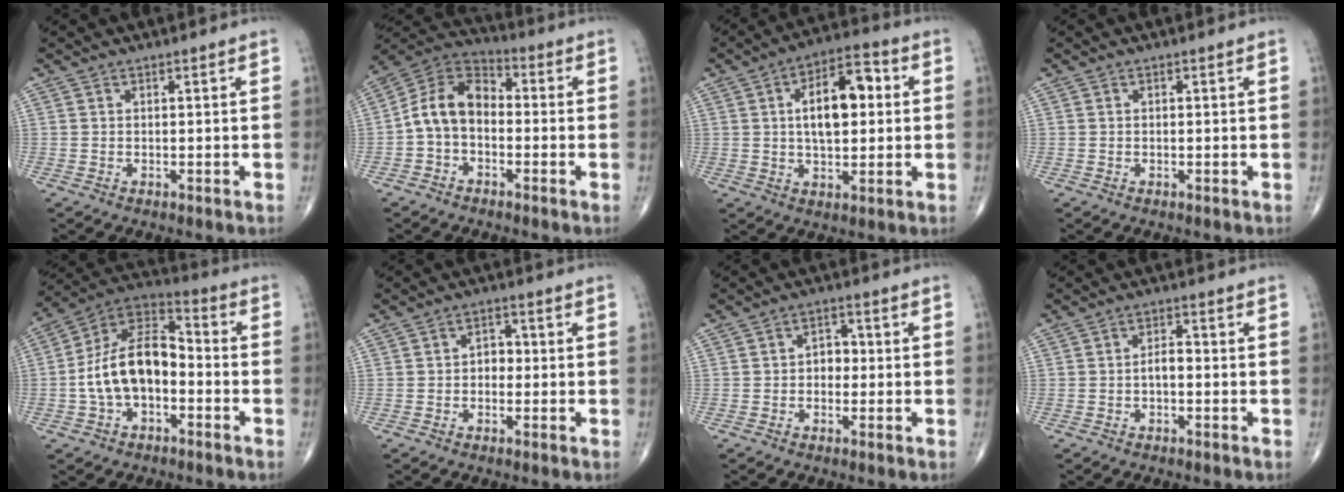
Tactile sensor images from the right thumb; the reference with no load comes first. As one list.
[{"total": 10.3, "force": [-1.6, 7.2, 7.2], "torque": [-0.116, 0.037, -0.046]}, {"total": 13.0, "force": [2.0, 6.6, 11.0], "torque": [-0.152, 0.018, 0.026]}, {"total": 0.0}, {"total": 15.0, "force": [-2.7, 8.8, 11.8], "torque": [-0.203, 0.049, -0.058]}, {"total": 3.1, "force": [-0.4, 2.4, 2.0], "torque": [-0.010, 0.015, -0.014]}, {"total": 3.7, "force": [-0.3, 2.8, 2.4], "torque": [-0.014, 0.016, -0.013]}, {"total": 2.6, "force": [-0.6, 1.3, 2.1], "torque": [-0.029, 0.014, -0.014]}]